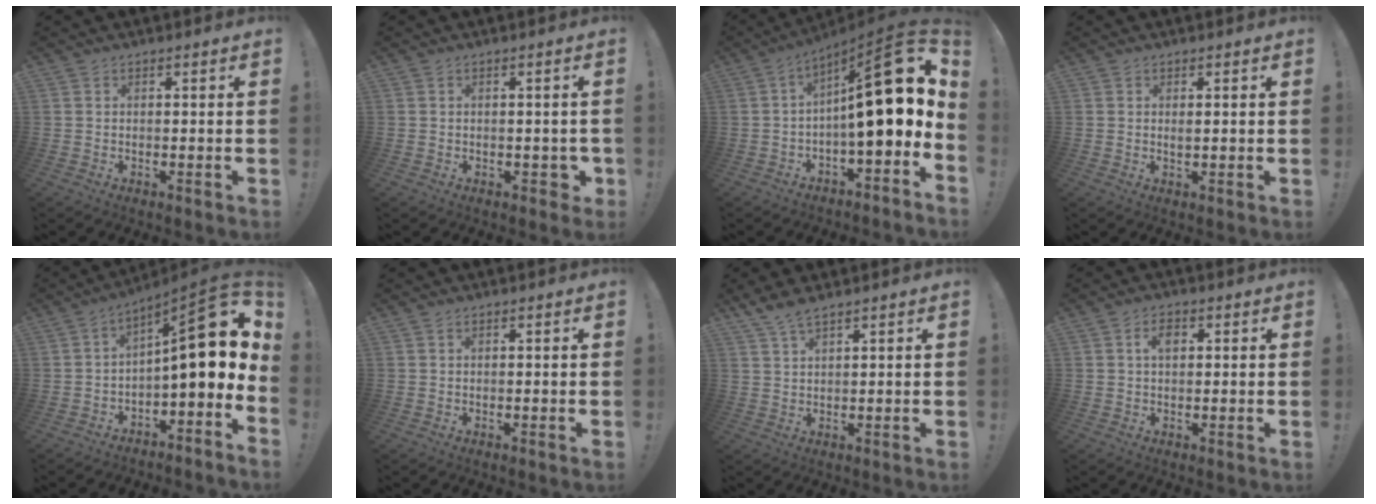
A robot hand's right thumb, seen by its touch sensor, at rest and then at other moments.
{"total": 3.1, "force": [-0.4, 2.4, 1.9], "torque": [-0.021, 0.008, -0.005]}
{"total": 20.9, "force": [2.8, 5.5, 20.0], "torque": [-0.284, -0.011, 0.046]}
{"total": 0.8, "force": [0.3, 0.4, 0.6], "torque": [-0.012, -0.001, 0.006]}
{"total": 16.1, "force": [3.0, 5.0, 15.0], "torque": [-0.199, -0.023, 0.044]}
{"total": 0.5, "force": [0.4, 0.2, 0.2], "torque": [-0.004, 0.001, 0.008]}
{"total": 4.5, "force": [3.7, 0.6, 2.5], "torque": [-0.064, -0.013, 0.070]}
{"total": 3.5, "force": [1.0, 2.2, 2.5], "torque": [-0.033, 0.000, 0.012]}